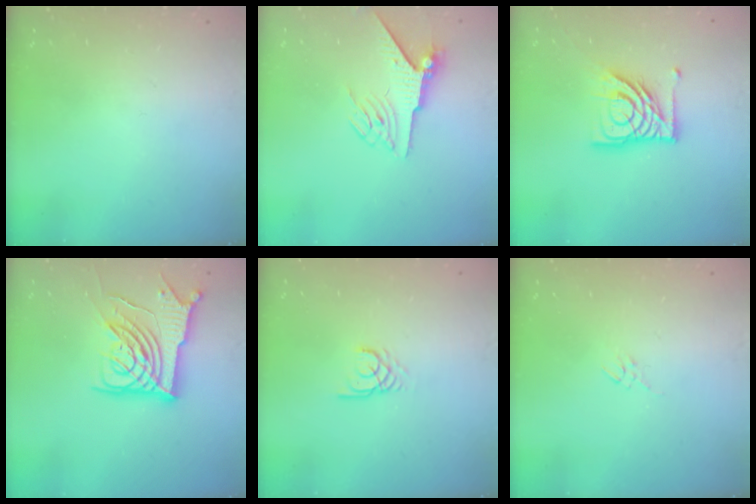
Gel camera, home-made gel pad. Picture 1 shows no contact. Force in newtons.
{"total": 6.0, "press": 5.9, "slide": 1.0}
{"total": 14.7, "press": 14.6, "slide": 1.7}
{"total": 14.0, "press": 13.9, "slide": 1.5}
{"total": 2.1, "press": 2.1, "slide": 0.0}
{"total": 2.7, "press": 2.7, "slide": 0.5}